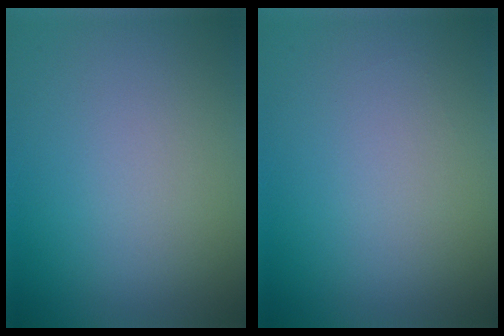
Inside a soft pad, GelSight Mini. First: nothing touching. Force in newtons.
{"total": 0.0}